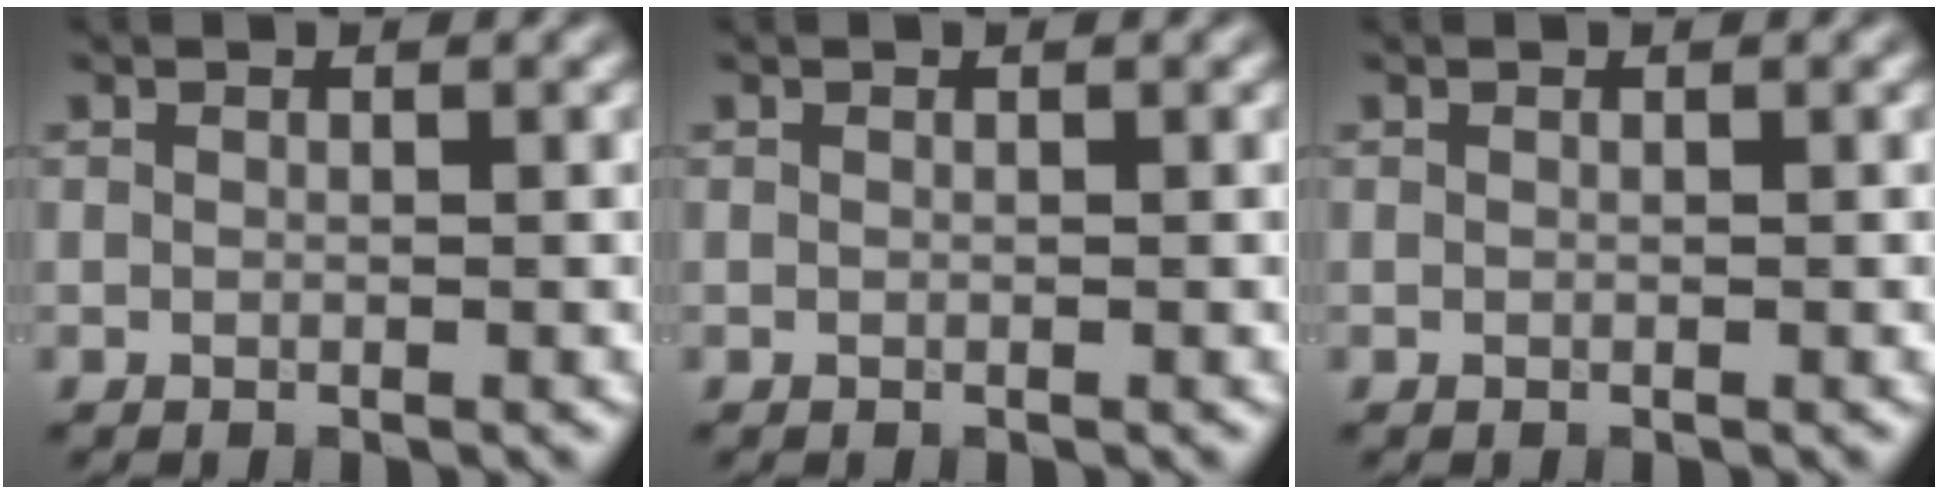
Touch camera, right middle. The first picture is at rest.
{"total": 0.0}
{"total": 0.0}